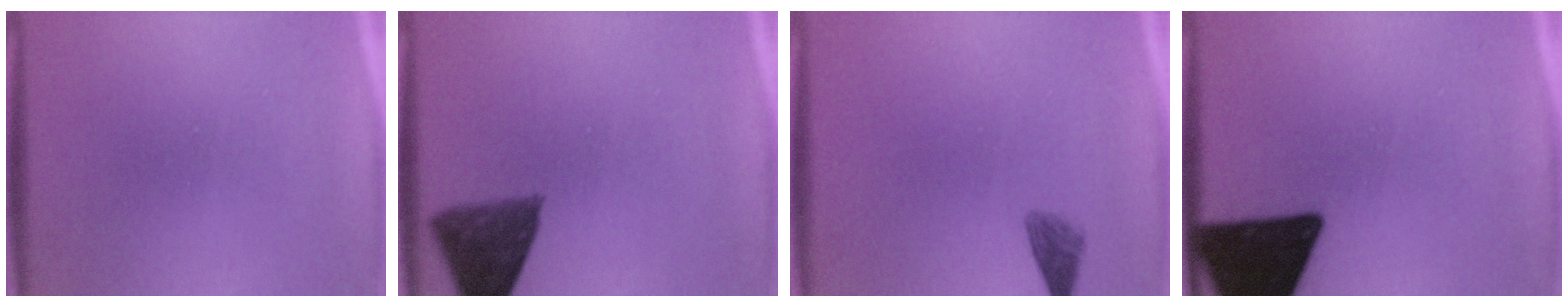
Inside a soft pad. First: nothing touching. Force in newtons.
{"total": 7.5}
{"total": 1.9}
{"total": 18.5}